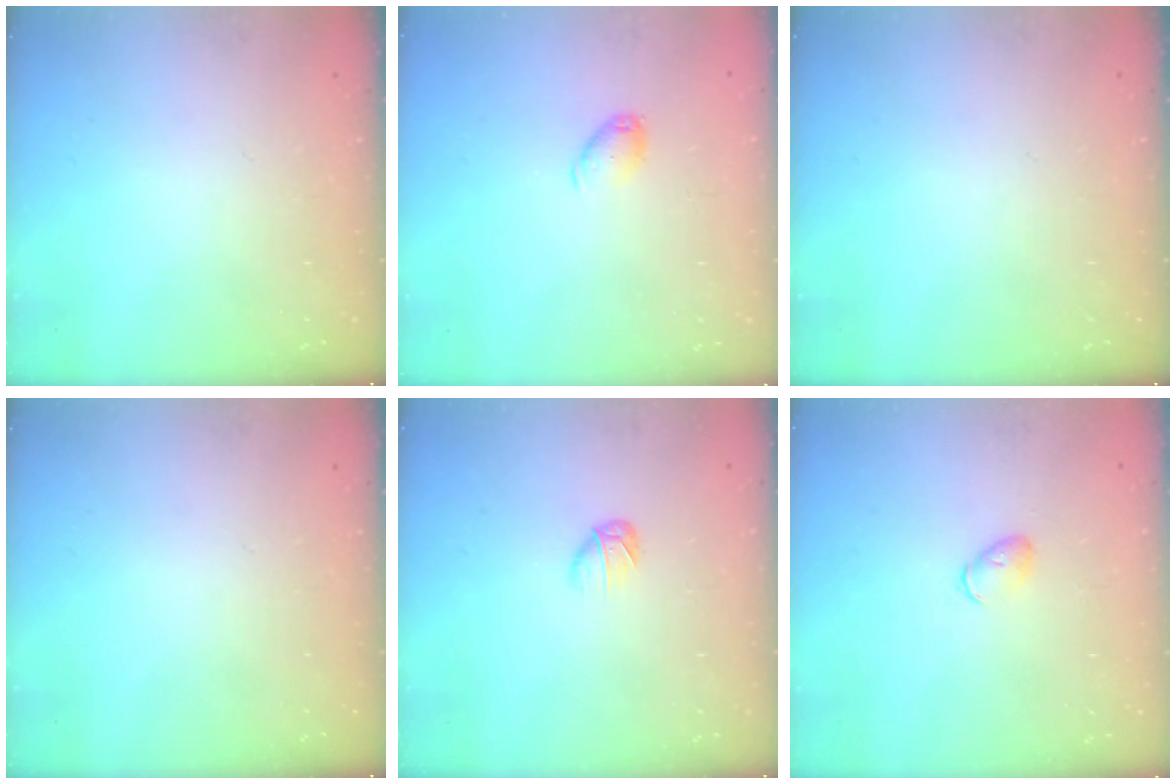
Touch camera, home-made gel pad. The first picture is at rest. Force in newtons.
{"total": 5.8, "press": 5.8, "slide": 0.5}
{"total": 0.0}
{"total": 0.0}
{"total": 3.4, "press": 3.3, "slide": 0.9}
{"total": 5.5, "press": 5.4, "slide": 1.0}